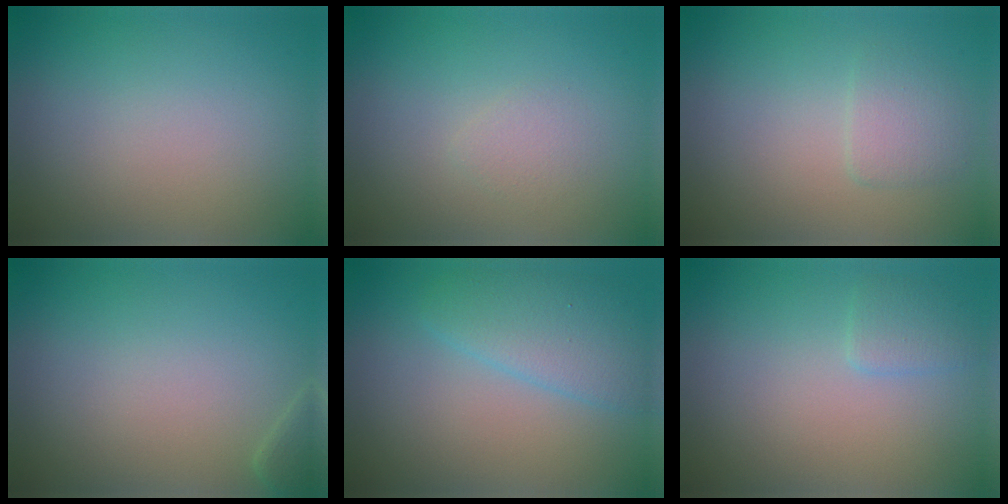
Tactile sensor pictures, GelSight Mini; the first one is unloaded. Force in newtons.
{"total": 0.9, "press": 0.9, "slide": 0.1}
{"total": 1.6, "press": 1.6, "slide": 0.3}
{"total": 1.2, "press": 1.2, "slide": 0.1}
{"total": 3.8, "press": 3.8, "slide": 0.2}
{"total": 1.4, "press": 1.4, "slide": 0.0}